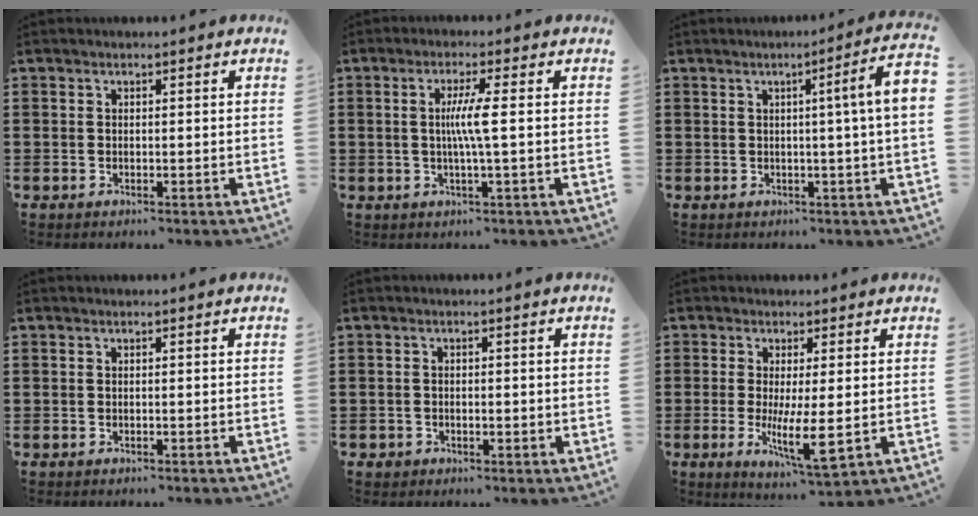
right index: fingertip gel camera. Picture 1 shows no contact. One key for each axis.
{"total": 4.6, "fx": 0.1, "fy": -0.4, "fz": 4.6, "tx": -0.085, "ty": -0.007, "tz": -0.003}
{"total": 5.5, "fx": 0.6, "fy": -0.9, "fz": 5.4, "tx": -0.090, "ty": -0.012, "tz": 0.003}
{"total": 0.0}
{"total": 1.1, "fx": -0.5, "fy": 1.0, "fz": 0.2, "tx": -0.008, "ty": 0.003, "tz": -0.013}
{"total": 6.9, "fx": -1.0, "fy": 1.7, "fz": 6.6, "tx": -0.120, "ty": -0.018, "tz": -0.016}